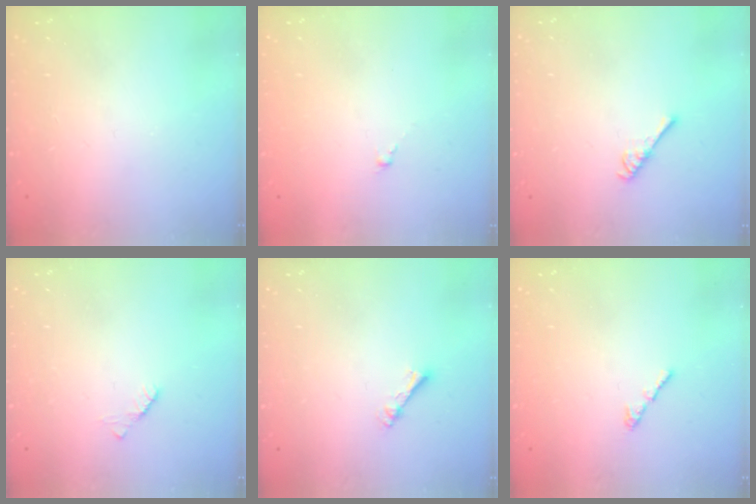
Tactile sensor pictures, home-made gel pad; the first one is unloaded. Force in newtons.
{"total": 0.0}
{"total": 3.8, "press": 3.7, "slide": 0.6}
{"total": 2.2, "press": 2.2, "slide": 0.3}
{"total": 2.4, "press": 2.4, "slide": 0.4}
{"total": 1.3, "press": 1.2, "slide": 0.6}